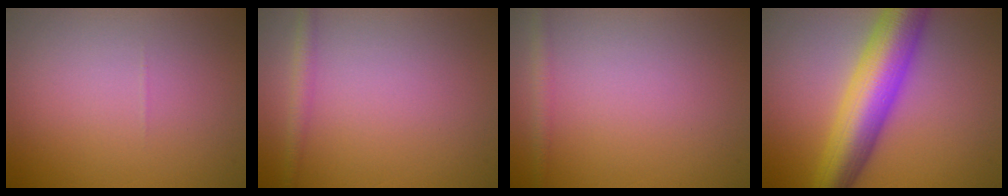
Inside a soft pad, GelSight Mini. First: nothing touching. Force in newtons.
{"total": 1.5, "press": 1.5, "slide": 0.0}
{"total": 1.3, "press": 1.3, "slide": 0.1}
{"total": 9.1, "press": 9.1, "slide": 0.2}